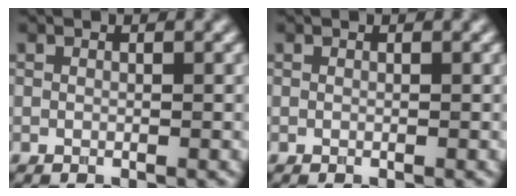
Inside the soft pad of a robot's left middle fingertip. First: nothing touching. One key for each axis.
{"total": 0.0}